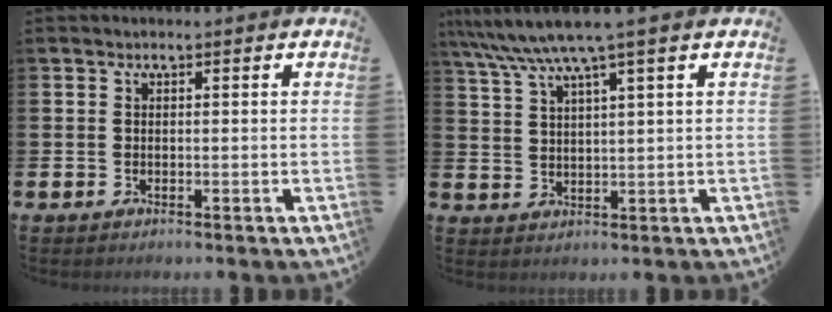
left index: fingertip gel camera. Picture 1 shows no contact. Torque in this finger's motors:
{"motor_torque": [1.09, -1.04, 0.93, 0.21]}